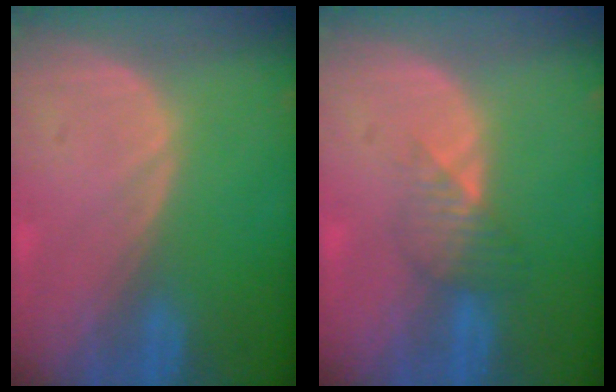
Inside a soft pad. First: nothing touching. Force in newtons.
{"total": 3.5, "press": 3.1, "slide": 1.6}